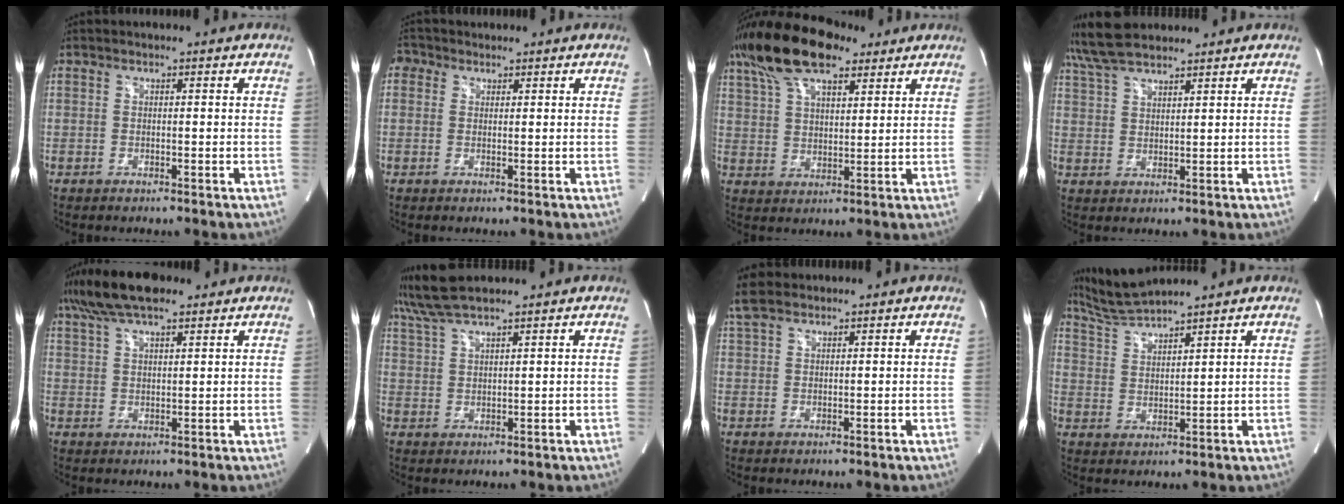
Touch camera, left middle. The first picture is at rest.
{"total": 2.8, "force": [1.5, 2.3, 0.6], "torque": [-0.012, 0.018, 0.024]}
{"total": 14.9, "force": [10.5, 5.6, 9.1], "torque": [-0.187, 0.041, 0.192]}
{"total": 8.7, "force": [7.7, 1.8, 3.7], "torque": [-0.082, 0.031, 0.148]}
{"total": 10.8, "force": [8.2, 2.8, 6.5], "torque": [-0.130, 0.031, 0.148]}
{"total": 7.0, "force": [6.3, 0.0, 3.1], "torque": [-0.074, 0.031, 0.125]}
{"total": 4.7, "force": [3.8, 1.7, 2.1], "torque": [-0.057, 0.021, 0.080]}
{"total": 6.9, "force": [6.6, -0.9, 1.7], "torque": [-0.051, 0.010, 0.140]}